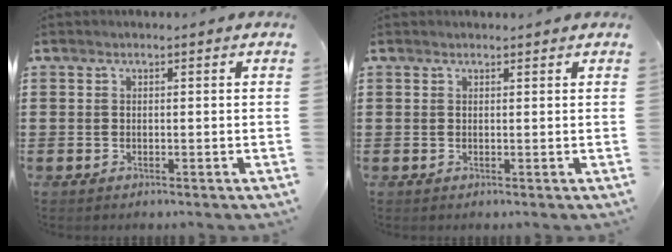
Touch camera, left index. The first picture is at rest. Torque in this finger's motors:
{"motor_torque": [0.21, 0.09, 0.42, 0.07]}